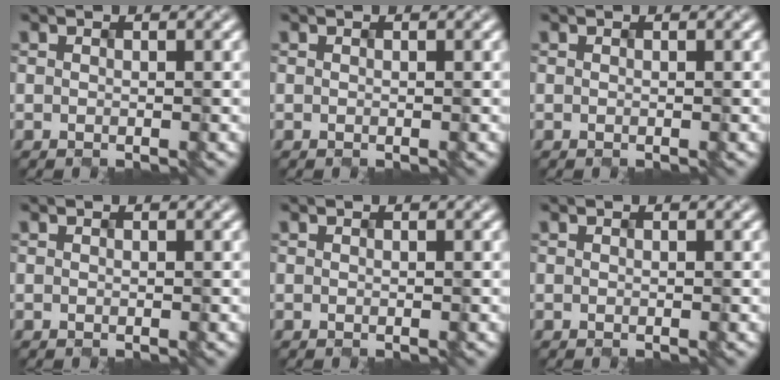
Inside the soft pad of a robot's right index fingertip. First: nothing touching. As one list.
[{"total": 0.0}, {"total": 0.0}, {"total": 0.0}, {"total": 0.0}, {"total": 0.0}]